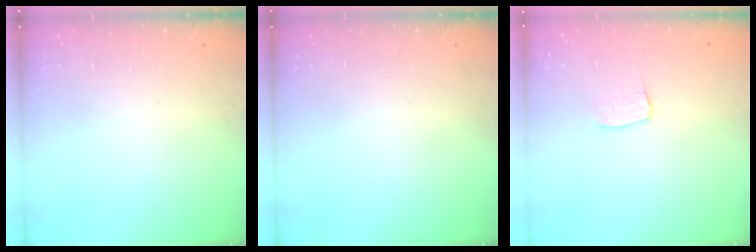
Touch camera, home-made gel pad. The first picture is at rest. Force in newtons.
{"total": 0.0}
{"total": 3.7, "press": 3.7, "slide": 0.2}